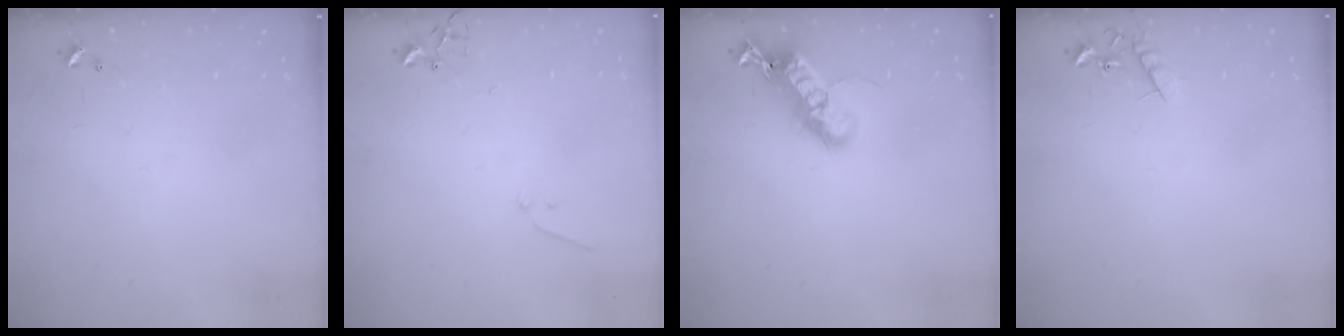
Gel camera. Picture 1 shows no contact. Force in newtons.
{"total": 6.3, "press": 6.3, "slide": 0.7}
{"total": 19.9, "press": 19.9, "slide": 0.3}
{"total": 8.0, "press": 8.0, "slide": 0.4}